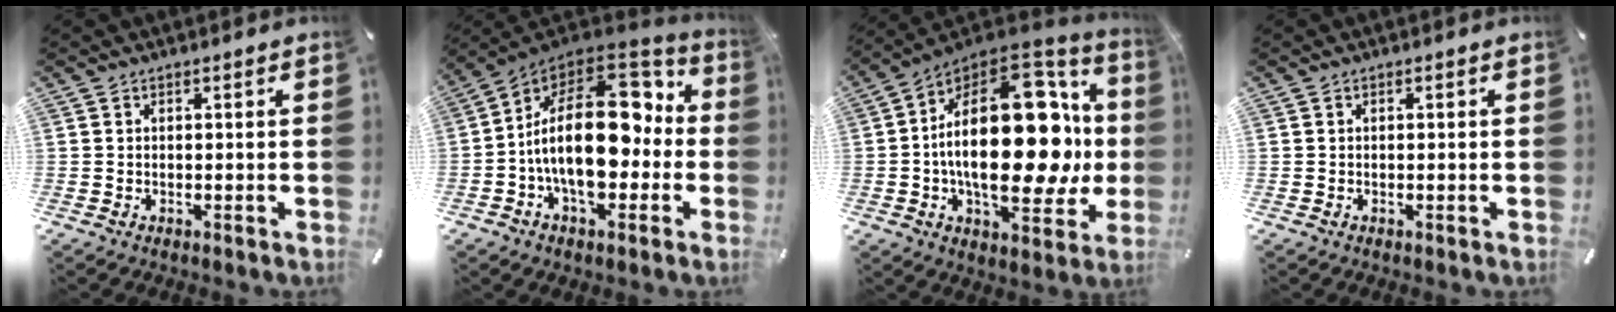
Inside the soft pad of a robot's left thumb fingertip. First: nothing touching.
{"total": 24.7, "force": [0.7, 14.4, 20.0], "torque": [-0.361, -0.002, 0.020]}
{"total": 34.1, "force": [0.8, 17.8, 29.1], "torque": [-0.500, -0.015, 0.020]}
{"total": 0.5, "force": [-0.1, 0.2, 0.5], "torque": [-0.009, -0.001, -0.001]}